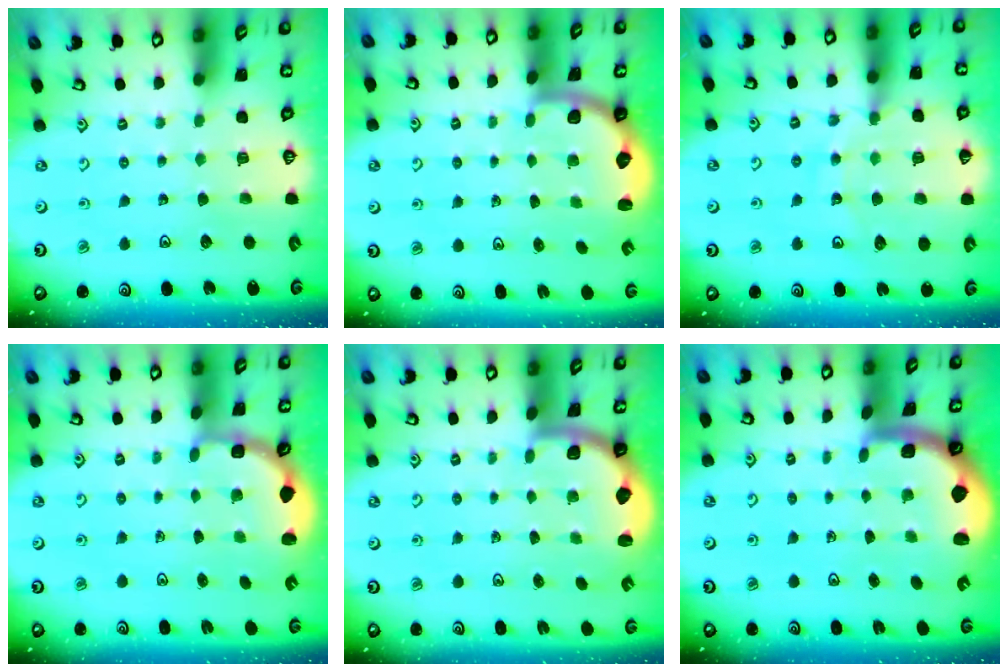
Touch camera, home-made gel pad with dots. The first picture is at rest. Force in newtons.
{"total": 2.2, "press": 2.1, "slide": 0.8}
{"total": 11.7, "press": 11.6, "slide": 1.5}
{"total": 2.7, "press": 2.3, "slide": 1.4}
{"total": 2.1, "press": 2.0, "slide": 0.5}
{"total": 1.7, "press": 1.6, "slide": 0.3}